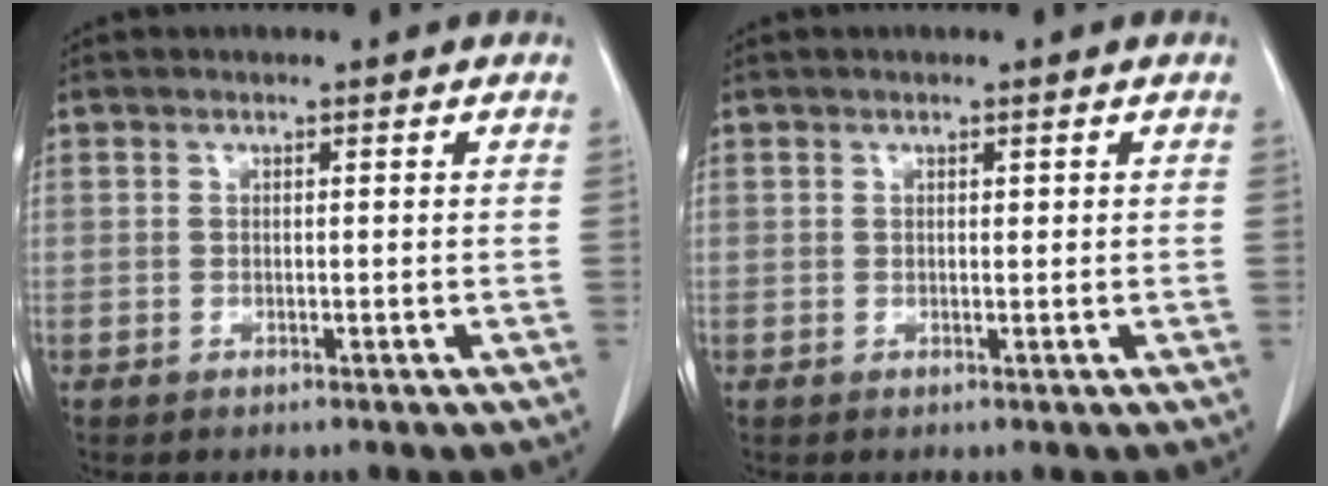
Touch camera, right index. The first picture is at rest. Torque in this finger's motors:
{"motor_torque": [0.05, -0.01, 0.00, 0.01]}